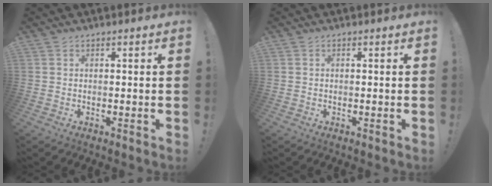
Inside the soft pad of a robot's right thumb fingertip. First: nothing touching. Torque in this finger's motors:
{"motor_torque": [-0.19, 0.01, 0.01, 0.28, -0.07]}